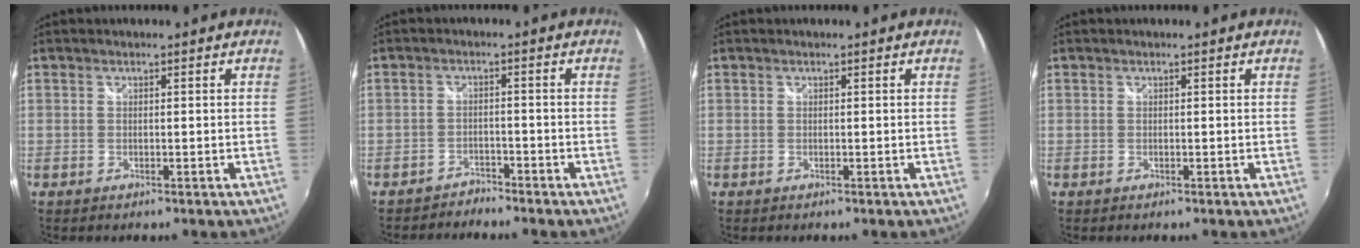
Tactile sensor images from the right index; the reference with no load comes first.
{"total": 3.1, "force": [-3.0, 0.9, -0.1], "torque": [-0.009, 0.000, -0.056]}
{"total": 0.0}
{"total": 0.0}